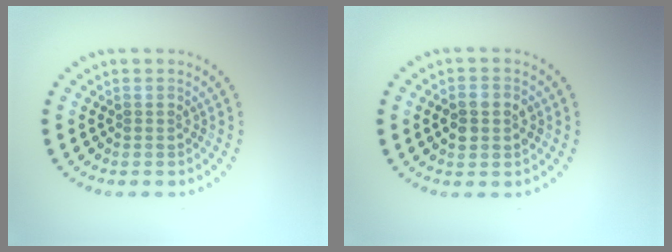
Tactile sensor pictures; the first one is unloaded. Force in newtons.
{"total": 3.2, "press": 3.2, "slide": 0.1}